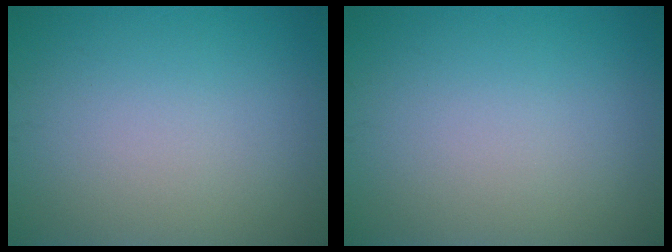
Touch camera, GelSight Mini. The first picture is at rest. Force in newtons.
{"total": 0.0}